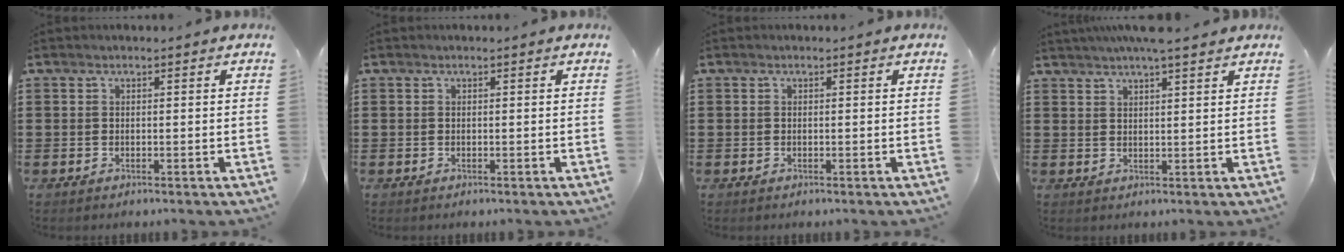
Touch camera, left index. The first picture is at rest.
{"total": 0.0}
{"total": 0.0}
{"total": 4.4, "force": [3.8, 0.0, 2.3], "torque": [-0.054, -0.003, 0.069]}